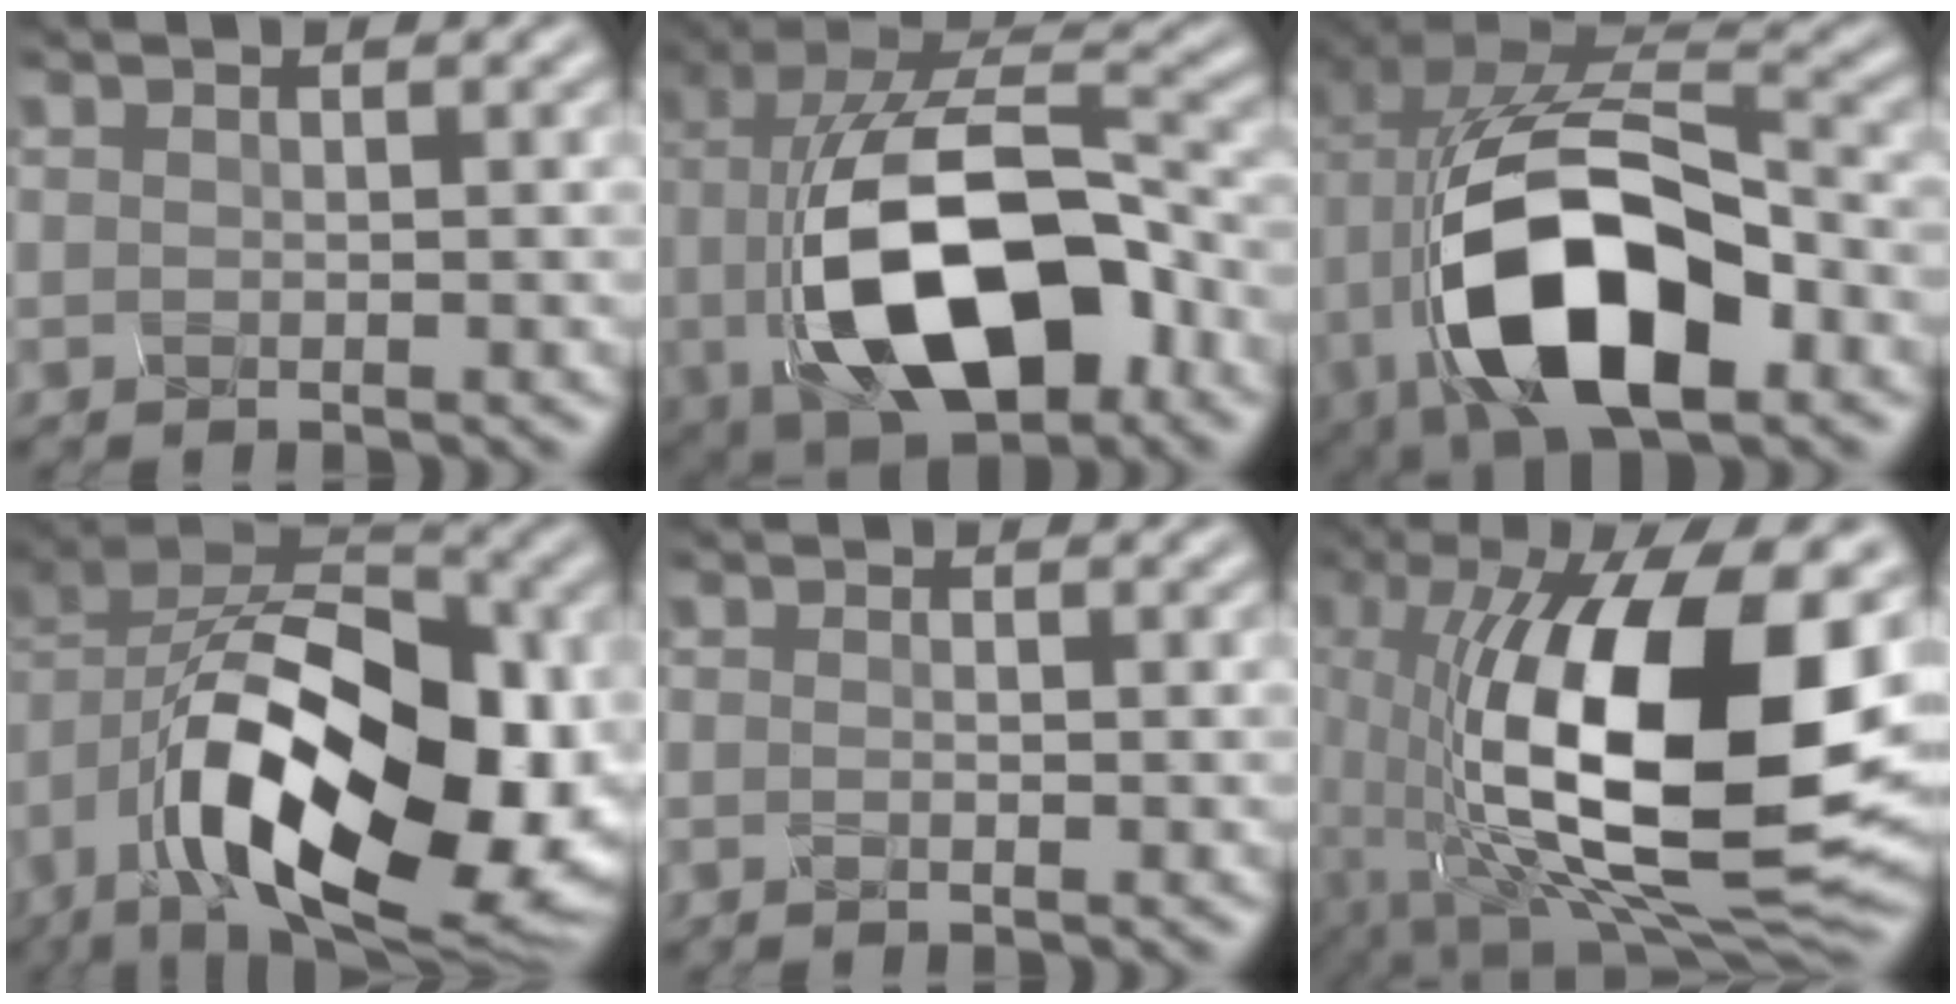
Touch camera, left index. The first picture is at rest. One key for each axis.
{"total": 12.2, "fx": -3.2, "fy": 6.6, "fz": 9.8, "tx": -0.187, "ty": -0.011, "tz": -0.045}
{"total": 13.2, "fx": -3.3, "fy": 7.8, "fz": 10.2, "tx": -0.210, "ty": -0.024, "tz": -0.043}
{"total": 17.6, "fx": -4.3, "fy": 11.5, "fz": 12.7, "tx": -0.231, "ty": -0.036, "tz": -0.035}
{"total": 0.8, "fx": -0.2, "fy": 0.4, "fz": 0.7, "tx": -0.011, "ty": -0.001, "tz": -0.004}
{"total": 15.7, "fx": 0.8, "fy": 7.1, "fz": 14.0, "tx": -0.260, "ty": -0.002, "tz": 0.015}